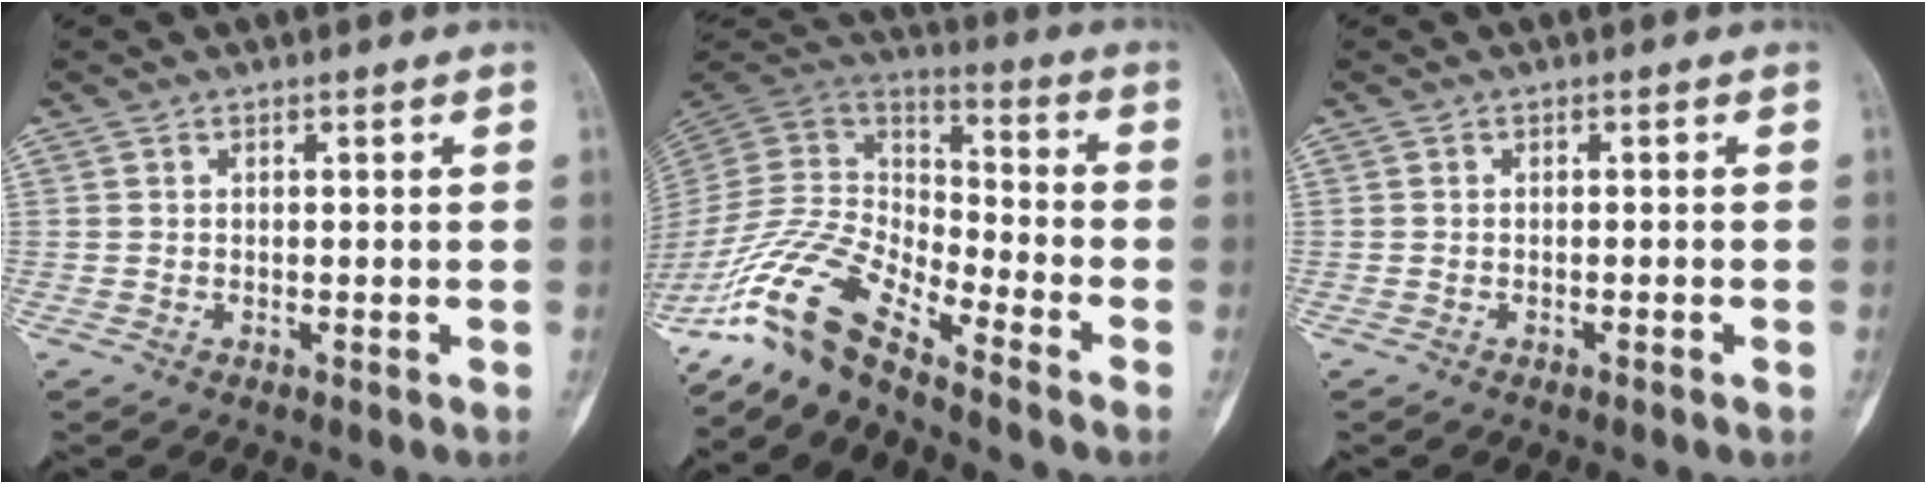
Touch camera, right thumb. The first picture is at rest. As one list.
[{"total": 13.5, "force": [-11.4, 2.7, 6.7], "torque": [-0.140, 0.080, -0.233]}, {"total": 0.6, "force": [-0.3, 0.0, 0.5], "torque": [-0.009, 0.003, -0.002]}]